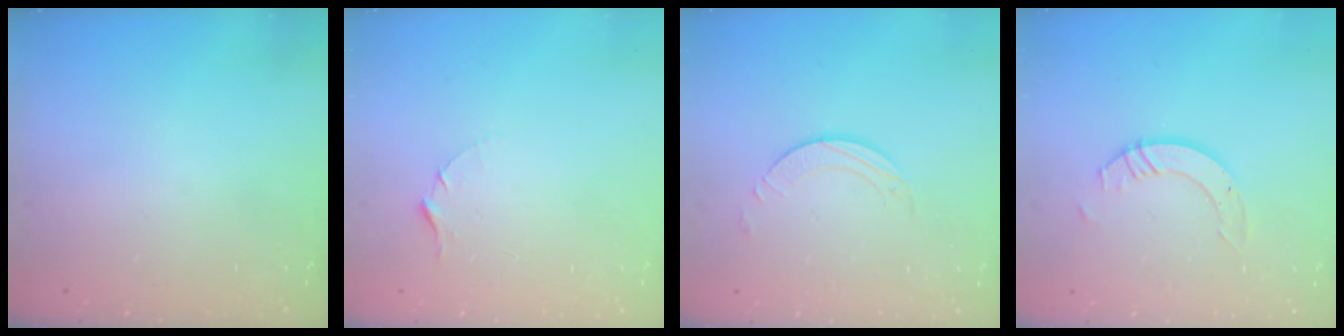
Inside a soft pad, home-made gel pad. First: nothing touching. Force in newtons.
{"total": 5.4, "press": 5.4, "slide": 0.5}
{"total": 1.9, "press": 1.9, "slide": 0.1}
{"total": 6.0, "press": 6.0, "slide": 0.4}